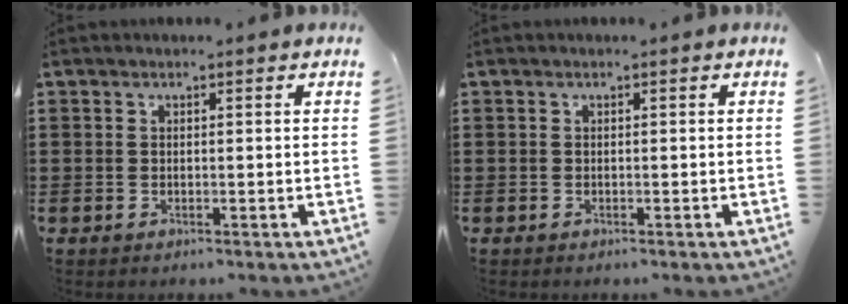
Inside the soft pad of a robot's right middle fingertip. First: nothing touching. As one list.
[{"total": 0.0}]